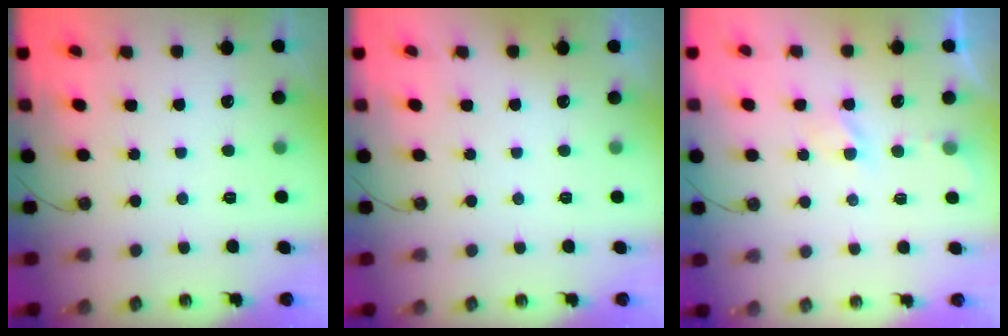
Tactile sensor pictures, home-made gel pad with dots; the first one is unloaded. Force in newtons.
{"total": 0.0}
{"total": 2.7, "press": 2.6, "slide": 0.4}